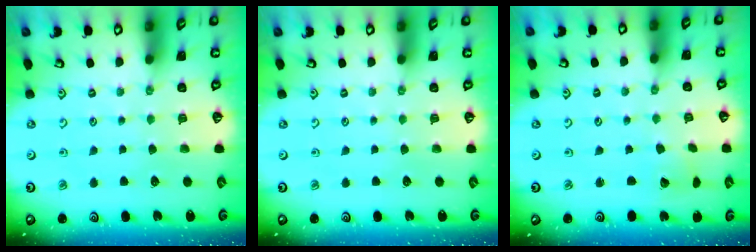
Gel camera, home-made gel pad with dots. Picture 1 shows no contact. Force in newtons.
{"total": 0.0}
{"total": 2.2, "press": 2.2, "slide": 0.1}